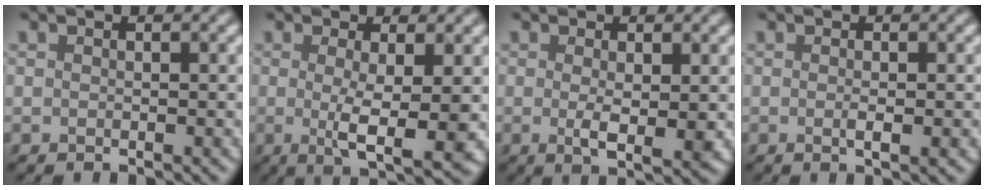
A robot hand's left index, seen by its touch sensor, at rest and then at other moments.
{"total": 5.1, "force": [-0.3, 1.0, 5.0], "torque": [-0.084, -0.012, -0.003]}
{"total": 2.9, "force": [0.0, 0.7, 2.9], "torque": [-0.049, -0.008, 0.001]}
{"total": 1.6, "force": [-0.2, 0.3, 1.5], "torque": [-0.024, -0.004, -0.005]}